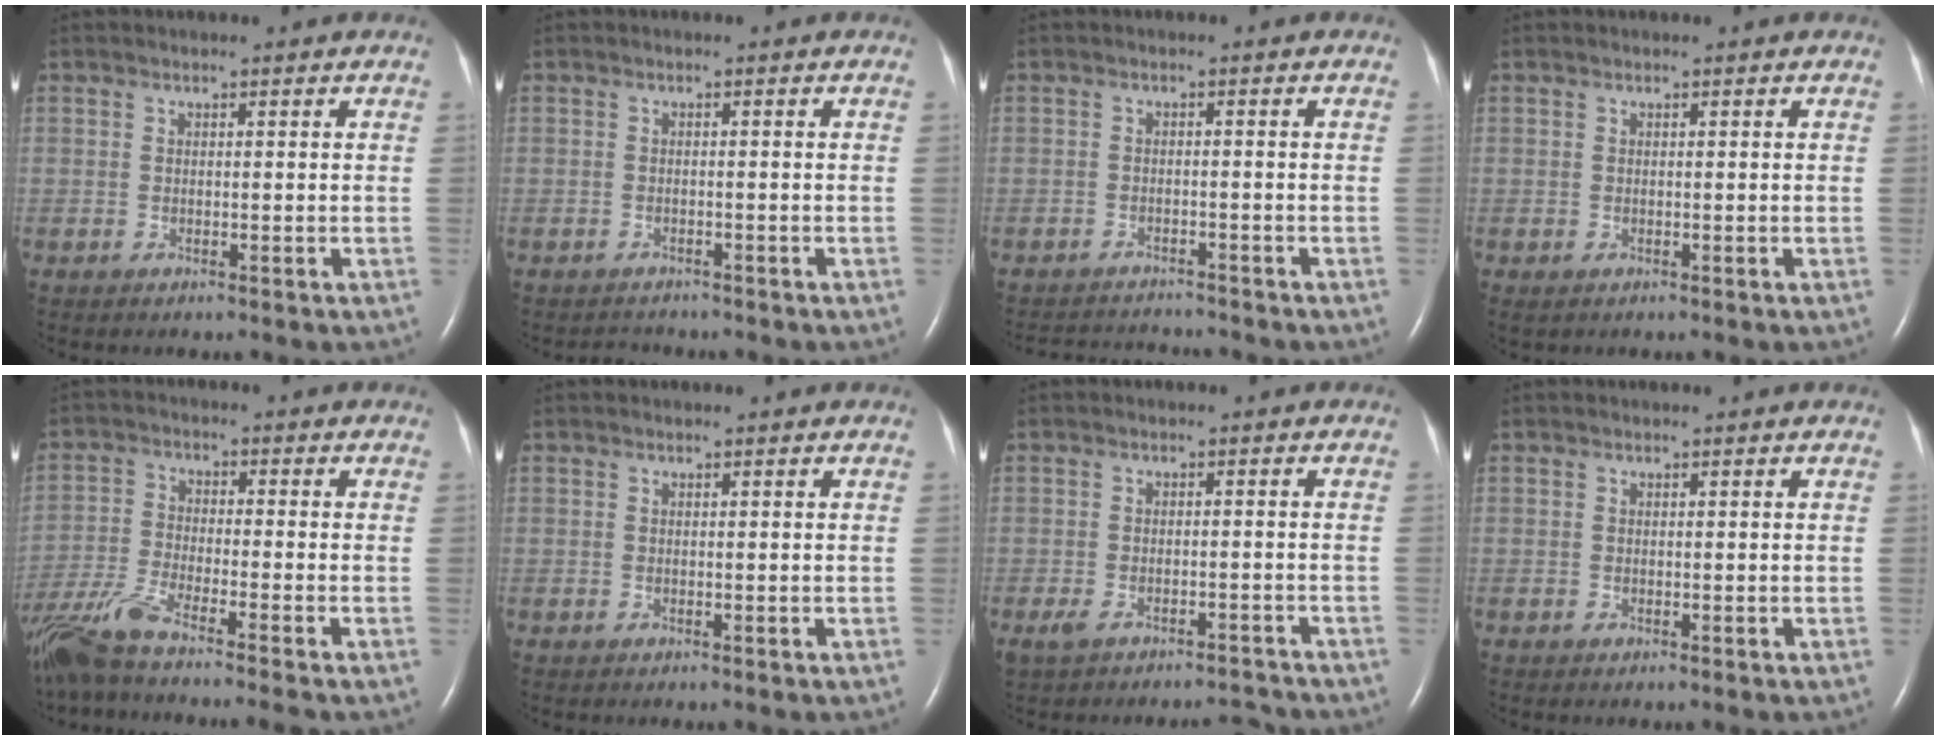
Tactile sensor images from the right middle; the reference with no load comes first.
{"total": 1.7, "force": [-1.6, 0.4, -0.3], "torque": [0.001, -0.006, -0.023]}
{"total": 6.0, "force": [-6.0, 0.2, 0.5], "torque": [-0.010, -0.001, -0.091]}
{"total": 0.0}
{"total": 10.5, "force": [-8.8, -1.0, 5.7], "torque": [-0.109, -0.035, -0.158]}
{"total": 0.0}
{"total": 5.0, "force": [-4.3, 1.6, 1.9], "torque": [-0.035, 0.004, -0.068]}
{"total": 0.0}